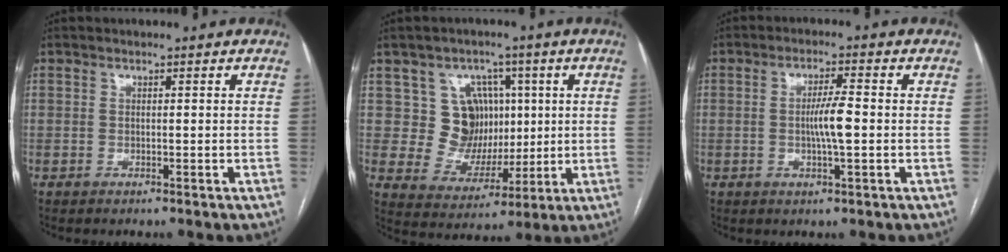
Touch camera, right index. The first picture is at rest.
{"total": 9.3, "force": [2.3, 8.1, 3.7], "torque": [-0.063, 0.021, 0.054]}
{"total": 4.9, "force": [-0.4, 0.3, 4.9], "torque": [-0.090, -0.002, -0.008]}